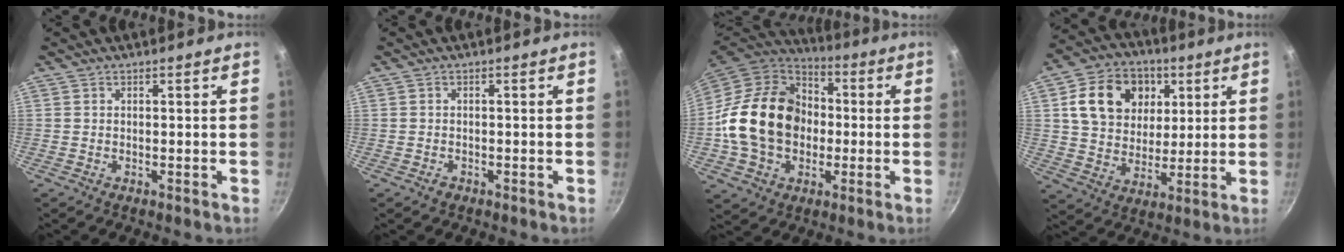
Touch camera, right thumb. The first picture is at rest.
{"total": 1.0, "force": [-0.6, 0.7, 0.3], "torque": [-0.006, 0.004, -0.007]}
{"total": 21.6, "force": [-0.9, 16.9, 13.3], "torque": [-0.209, 0.039, -0.017]}
{"total": 16.4, "force": [5.1, 12.9, 8.7], "torque": [-0.125, 0.000, 0.085]}